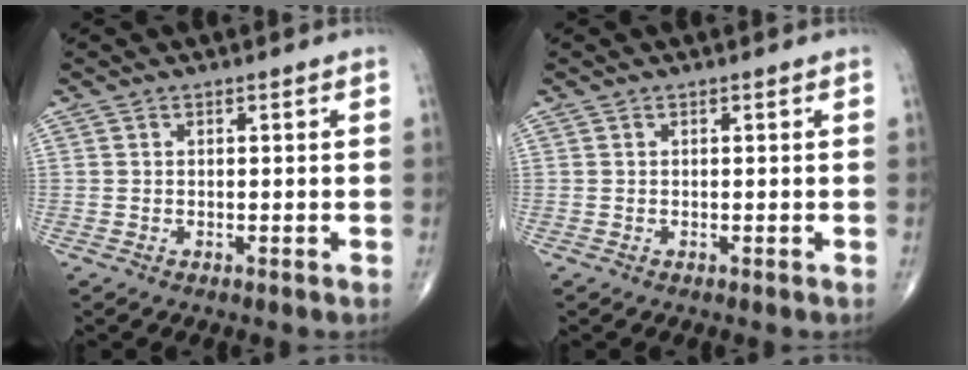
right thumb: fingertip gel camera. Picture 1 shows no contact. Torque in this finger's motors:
{"motor_torque": [0.24, -0.01, 0.32, 0.20, -0.02]}